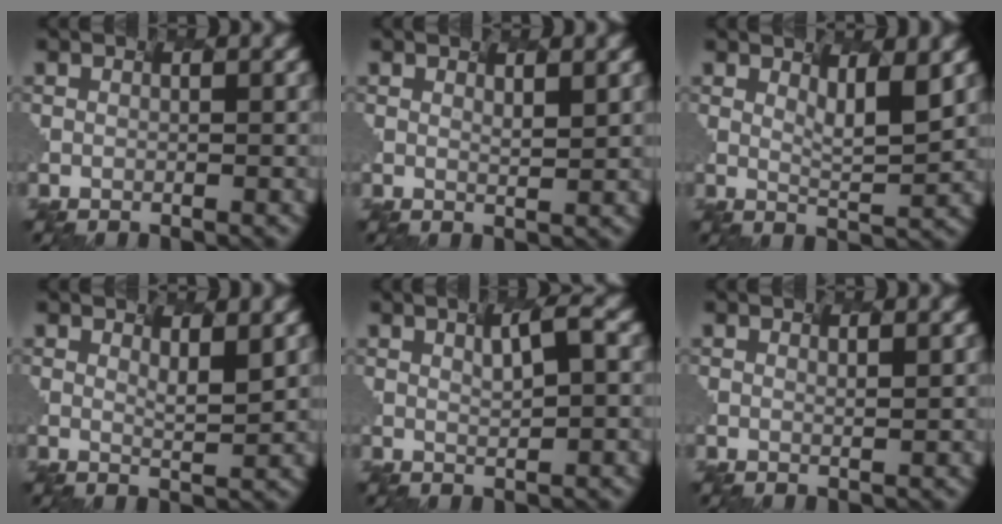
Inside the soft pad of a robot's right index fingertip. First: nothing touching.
{"total": 1.1, "force": [0.4, -0.8, -0.6], "torque": [-0.012, -0.012, 0.029]}
{"total": 1.5, "force": [1.0, -0.6, 0.9], "torque": [-0.045, -0.022, 0.045]}
{"total": 1.1, "force": [0.7, -0.9, -0.1], "torque": [-0.023, -0.016, 0.036]}
{"total": 1.2, "force": [0.5, -0.6, 0.9], "torque": [-0.040, -0.006, 0.035]}
{"total": 0.6, "force": [0.3, -0.4, -0.2], "torque": [-0.011, -0.005, 0.013]}